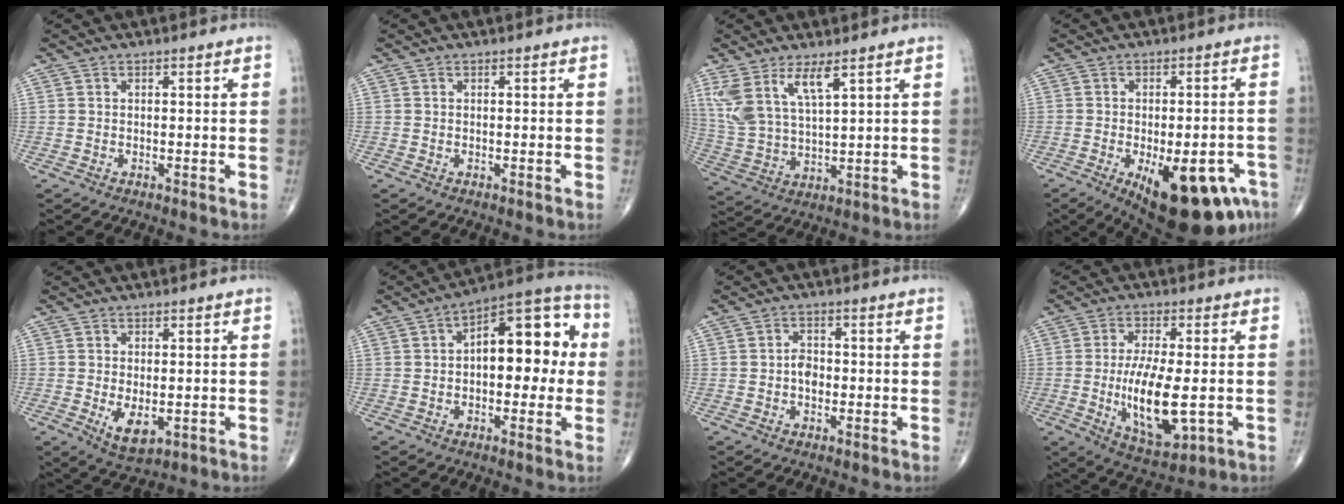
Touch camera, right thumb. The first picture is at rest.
{"total": 0.0}
{"total": 10.2, "force": [5.7, 3.2, 7.8], "torque": [-0.175, -0.023, 0.125]}
{"total": 18.9, "force": [-8.6, 7.8, 14.9], "torque": [-0.146, 0.012, -0.102]}
{"total": 5.2, "force": [-1.1, 2.7, 4.3], "torque": [-0.069, -0.013, -0.009]}
{"total": 15.7, "force": [1.3, 8.0, 13.4], "torque": [-0.149, 0.039, 0.010]}
{"total": 2.8, "force": [-0.5, 2.0, 1.9], "torque": [-0.021, 0.009, -0.014]}
{"total": 13.3, "force": [-1.9, 5.0, 12.2], "torque": [-0.213, -0.015, -0.023]}